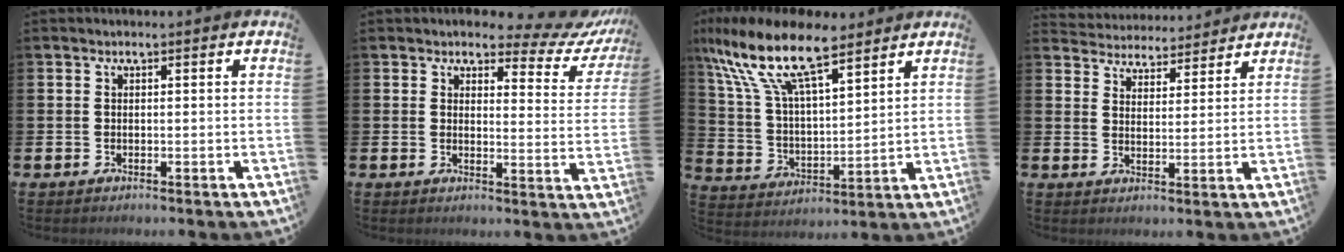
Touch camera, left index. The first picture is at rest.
{"total": 4.1, "force": [3.5, 1.8, 1.2], "torque": [-0.019, -0.033, 0.051]}
{"total": 13.1, "force": [10.1, 4.2, 7.3], "torque": [-0.184, -0.038, 0.178]}
{"total": 4.4, "force": [4.2, 1.0, -0.6], "torque": [-0.007, -0.033, 0.073]}